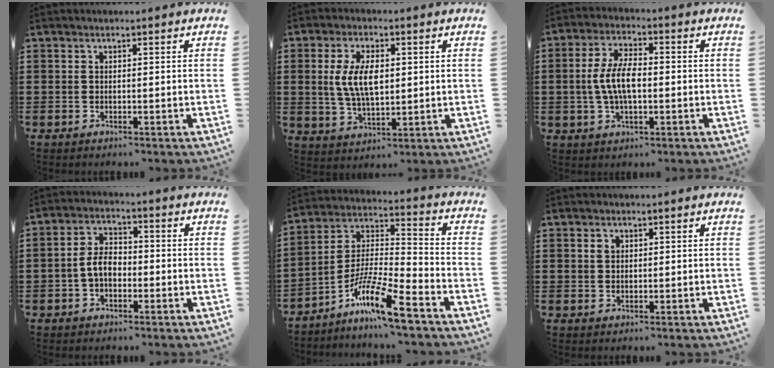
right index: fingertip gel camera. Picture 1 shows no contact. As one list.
[{"total": 7.6, "force": [0.9, 3.7, 6.5], "torque": [-0.134, 0.004, 0.010]}, {"total": 7.2, "force": [-0.4, 3.2, 6.4], "torque": [-0.143, 0.000, -0.014]}, {"total": 4.8, "force": [-1.2, 2.9, 3.6], "torque": [-0.087, 0.002, -0.029]}, {"total": 11.5, "force": [-8.5, 1.0, 7.7], "torque": [-0.151, 0.003, -0.167]}, {"total": 1.1, "force": [0.5, 0.9, 0.5], "torque": [-0.012, 0.002, 0.010]}]